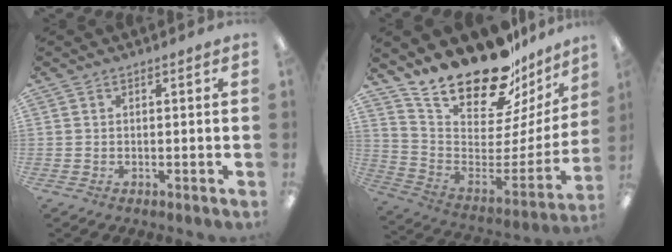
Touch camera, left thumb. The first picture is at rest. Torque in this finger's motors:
{"motor_torque": [1.61, 1.57, 1.38, -1.39, 0.28]}